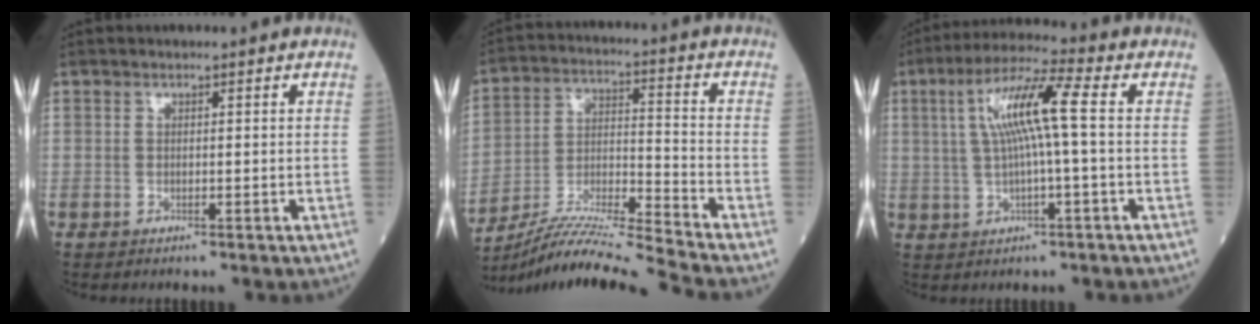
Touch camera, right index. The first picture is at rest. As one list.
[{"total": 14.3, "force": [-13.3, -3.3, 4.1], "torque": [-0.073, 0.007, -0.240]}, {"total": 9.6, "force": [1.3, 0.3, 9.5], "torque": [-0.182, 0.020, 0.025]}]